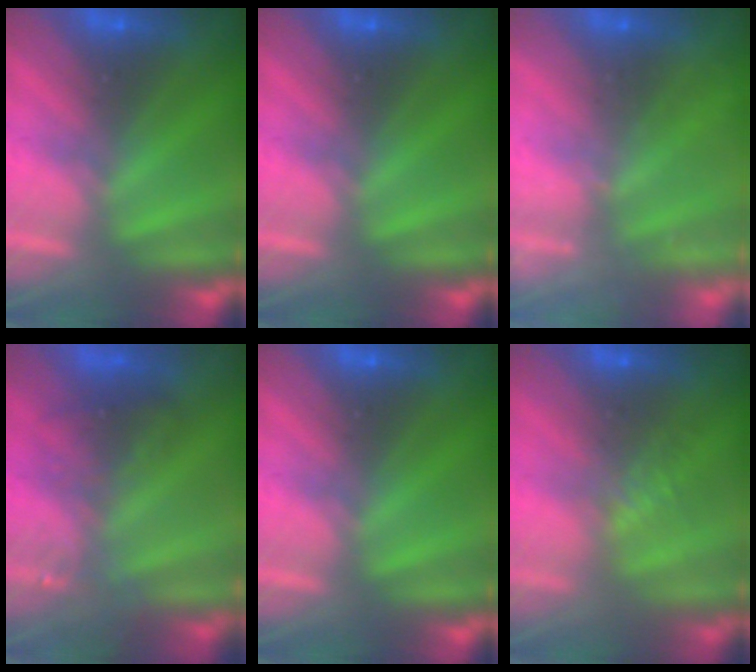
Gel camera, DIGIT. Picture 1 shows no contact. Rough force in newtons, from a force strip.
{"total": 0.0}
{"total": 2.4}
{"total": 3.4}
{"total": 0.0}
{"total": 1.3}